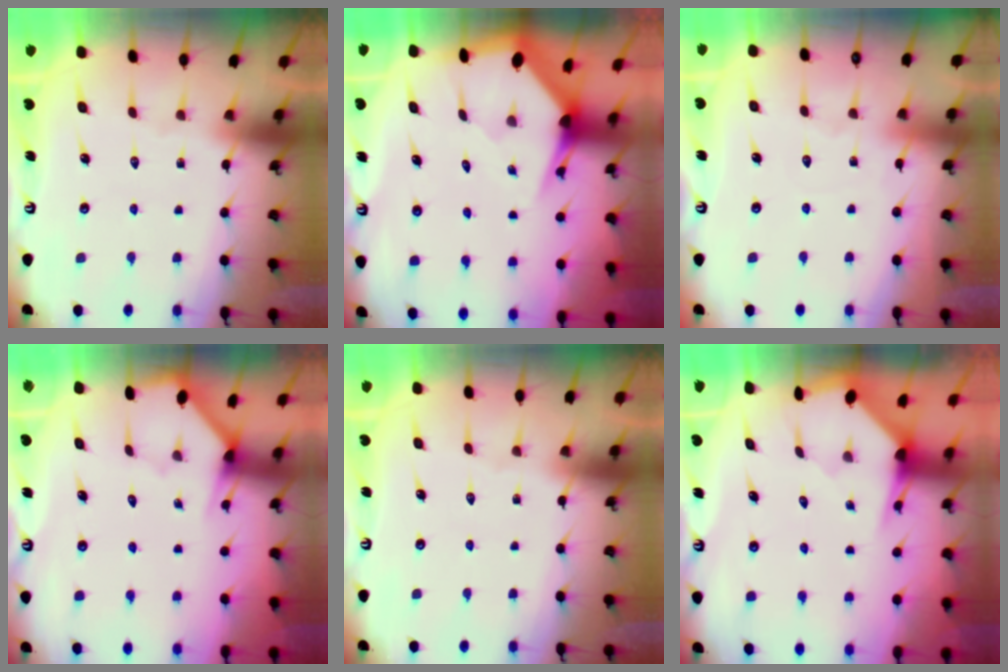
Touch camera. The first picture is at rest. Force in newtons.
{"total": 3.3, "press": 3.3, "slide": 0.2}
{"total": 4.2, "press": 4.1, "slide": 0.5}
{"total": 1.9, "press": 1.9, "slide": 0.1}
{"total": 0.0}
{"total": 3.2, "press": 3.2, "slide": 0.3}